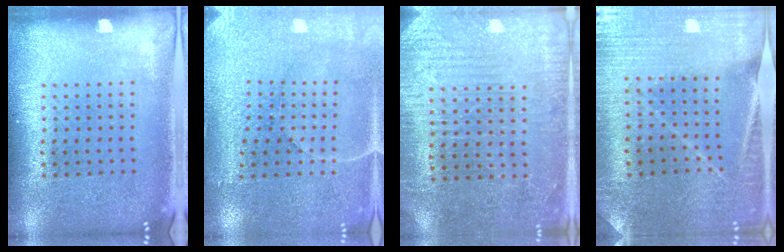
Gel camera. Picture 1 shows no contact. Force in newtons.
{"total": 3.2, "press": 3.1, "slide": 0.4}
{"total": 3.0, "press": 2.9, "slide": 0.7}
{"total": 1.4, "press": 1.4, "slide": 0.2}